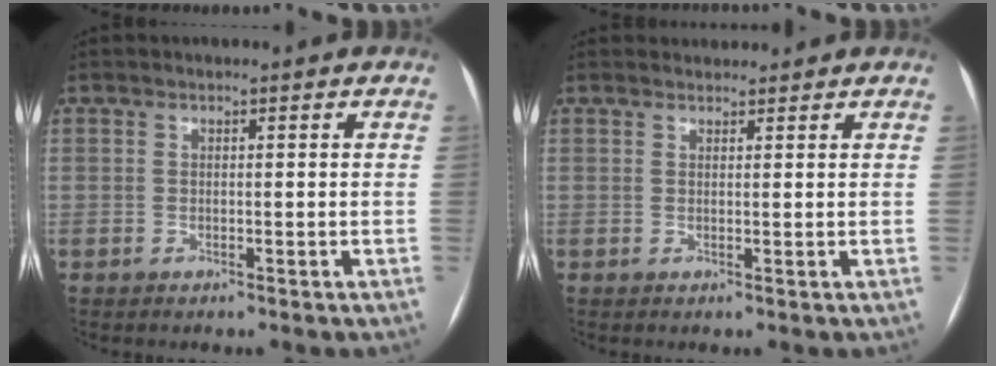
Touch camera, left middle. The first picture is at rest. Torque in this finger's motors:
{"motor_torque": [0.07, -0.25, -0.01, 0.00]}